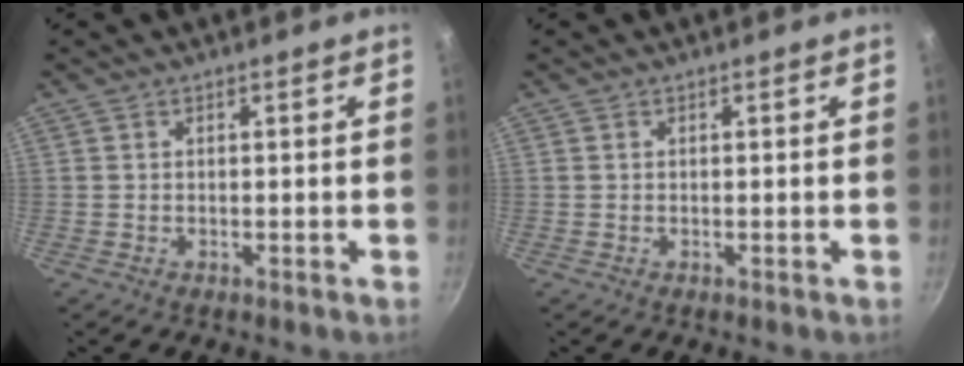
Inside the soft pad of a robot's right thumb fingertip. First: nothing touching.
{"total": 0.0}